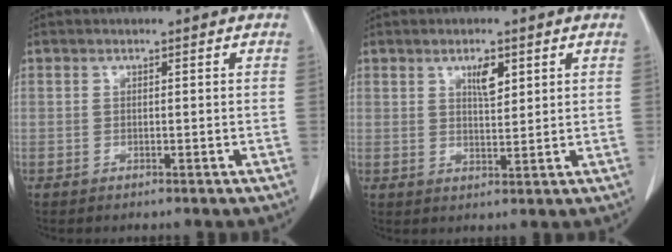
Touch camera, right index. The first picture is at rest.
{"total": 3.4, "force": [1.8, 1.1, 2.7], "torque": [-0.047, -0.003, 0.033]}